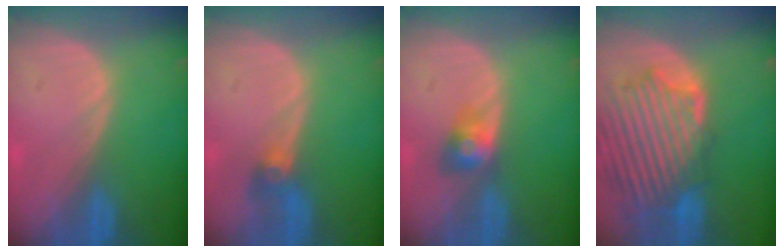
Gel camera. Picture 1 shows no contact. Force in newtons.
{"total": 2.9, "press": 2.6, "slide": 1.4}
{"total": 3.3, "press": 3.3, "slide": 0.3}
{"total": 12.7, "press": 11.5, "slide": 5.3}